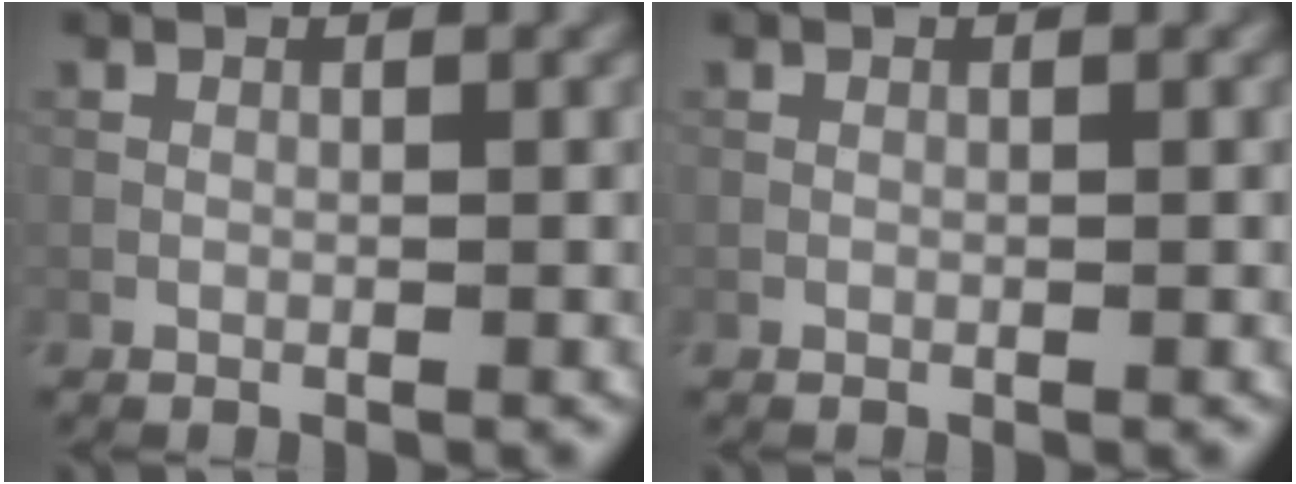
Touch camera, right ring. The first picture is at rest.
{"total": 0.0}